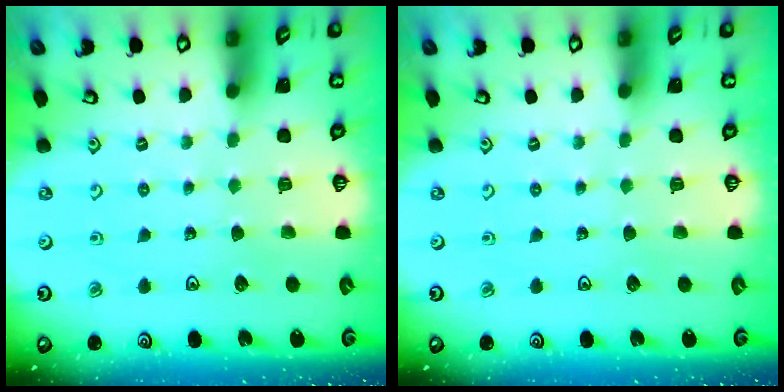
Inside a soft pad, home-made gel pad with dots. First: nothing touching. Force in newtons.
{"total": 0.0}